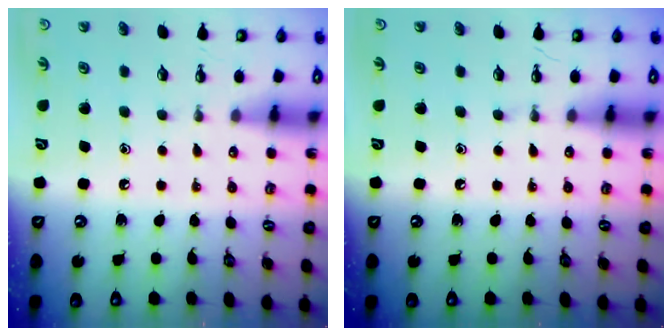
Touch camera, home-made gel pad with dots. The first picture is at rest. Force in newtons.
{"total": 0.0}